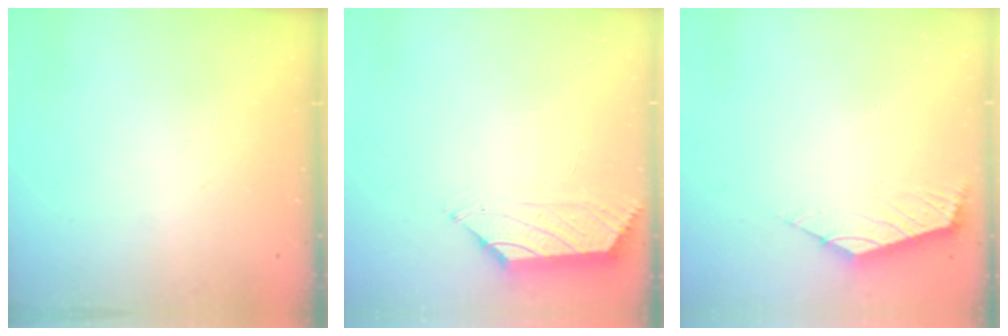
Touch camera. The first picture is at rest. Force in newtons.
{"total": 0.8, "press": 0.7, "slide": 0.4}
{"total": 2.5, "press": 2.4, "slide": 0.6}